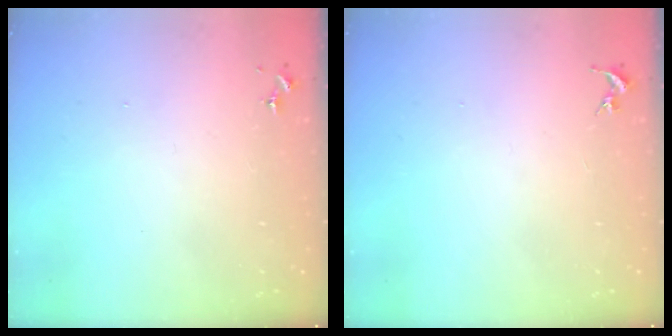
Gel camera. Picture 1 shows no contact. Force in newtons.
{"total": 0.0}